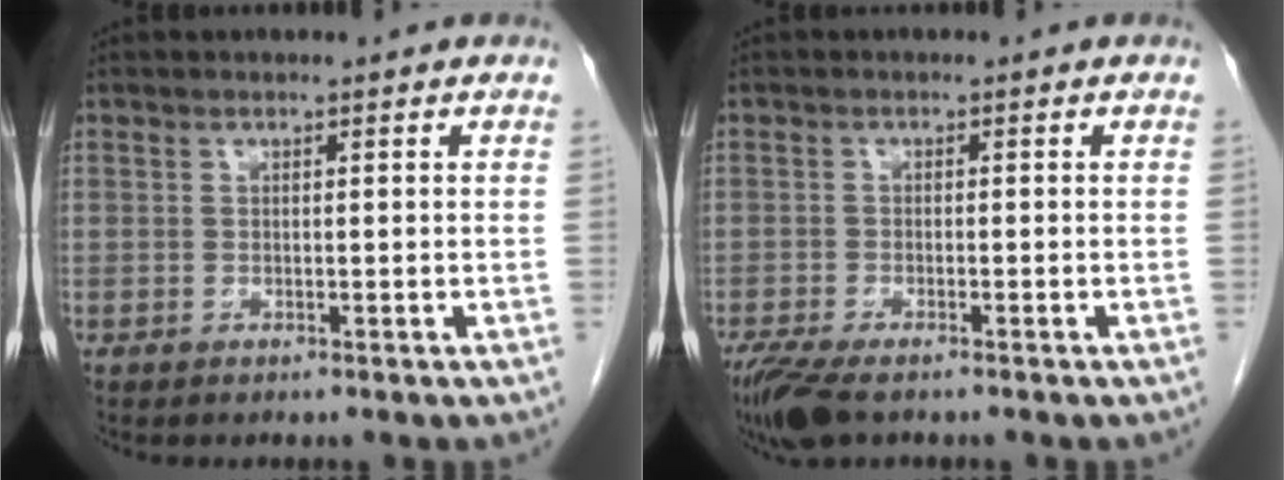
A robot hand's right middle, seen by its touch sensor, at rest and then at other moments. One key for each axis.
{"total": 6.2, "fx": -4.5, "fy": 1.8, "fz": 3.8, "tx": -0.073, "ty": -0.015, "tz": -0.080}